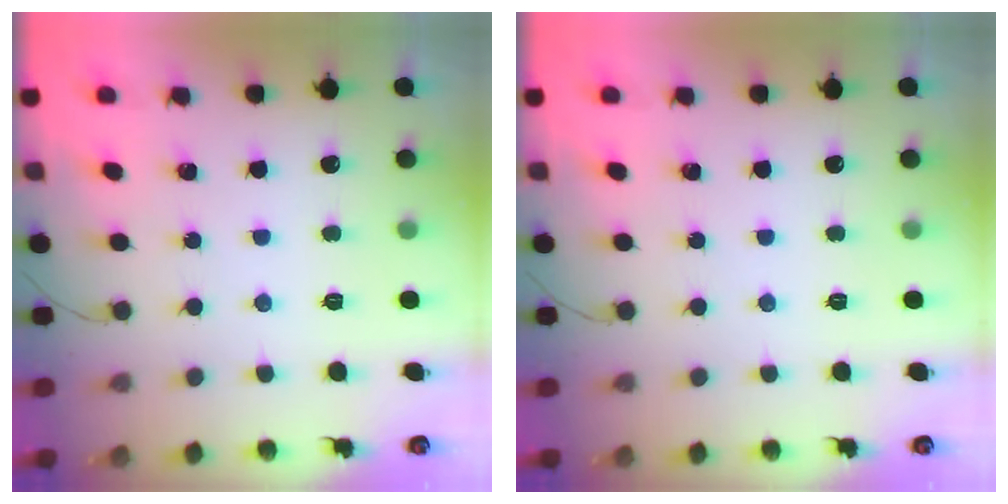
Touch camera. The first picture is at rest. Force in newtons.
{"total": 0.0}